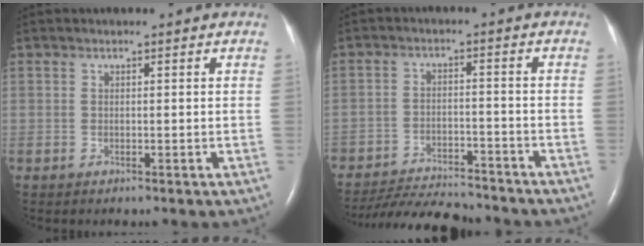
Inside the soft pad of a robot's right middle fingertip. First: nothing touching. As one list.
[{"total": 13.6, "force": [-12.7, 2.0, 4.2], "torque": [-0.071, -0.013, -0.191]}]